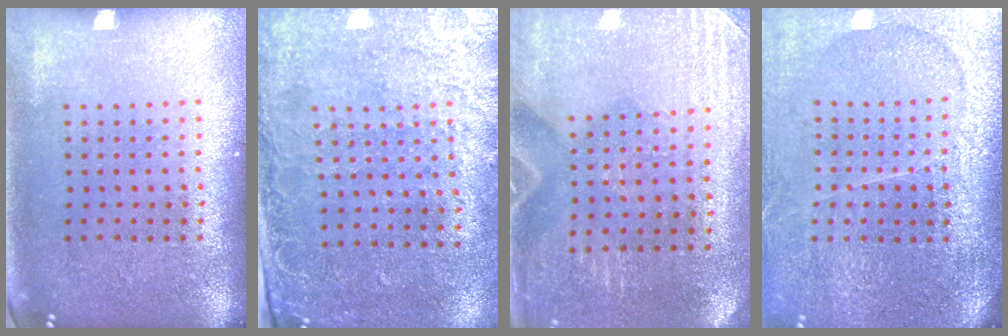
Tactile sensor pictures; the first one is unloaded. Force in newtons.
{"total": 2.7, "press": 2.2, "slide": 1.5}
{"total": 2.8, "press": 2.6, "slide": 1.2}
{"total": 3.8, "press": 3.4, "slide": 1.8}